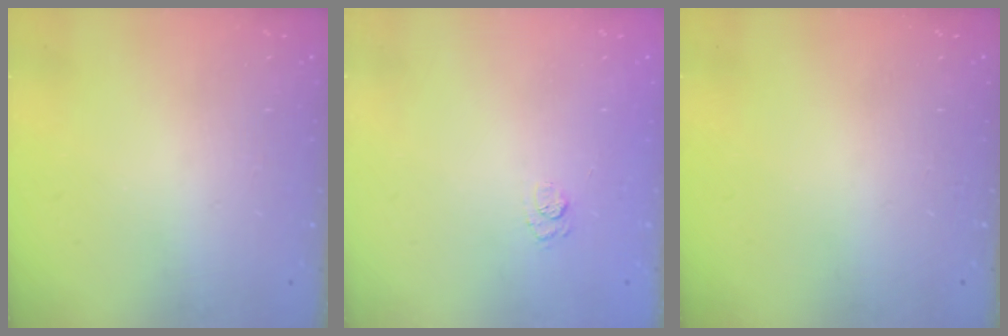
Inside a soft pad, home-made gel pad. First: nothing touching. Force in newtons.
{"total": 6.9, "press": 6.8, "slide": 1.3}
{"total": 0.0}